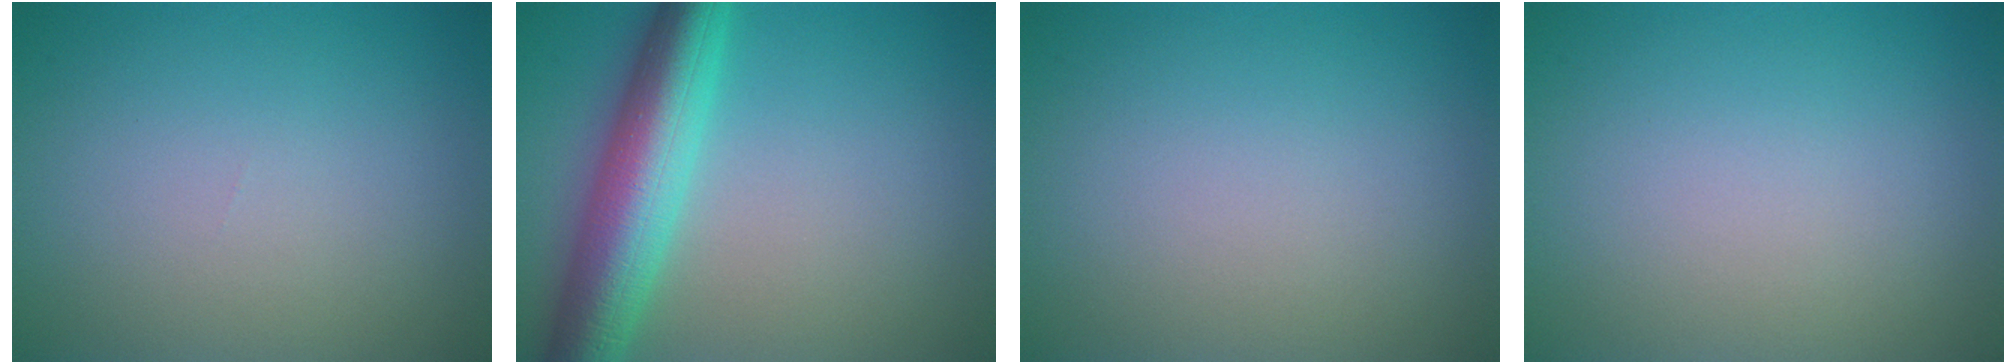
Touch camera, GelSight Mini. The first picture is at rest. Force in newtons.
{"total": 8.0, "press": 7.9, "slide": 0.2}
{"total": 0.0}
{"total": 0.0}